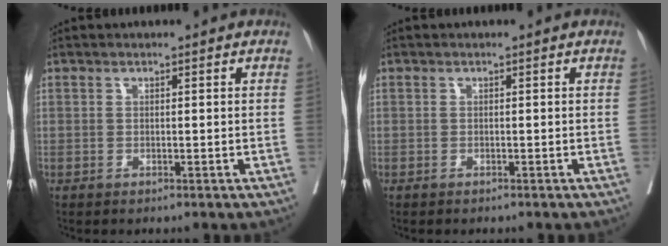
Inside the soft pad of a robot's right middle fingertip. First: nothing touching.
{"total": 1.0, "force": [-0.8, -0.1, 0.4], "torque": [-0.001, 0.000, -0.012]}